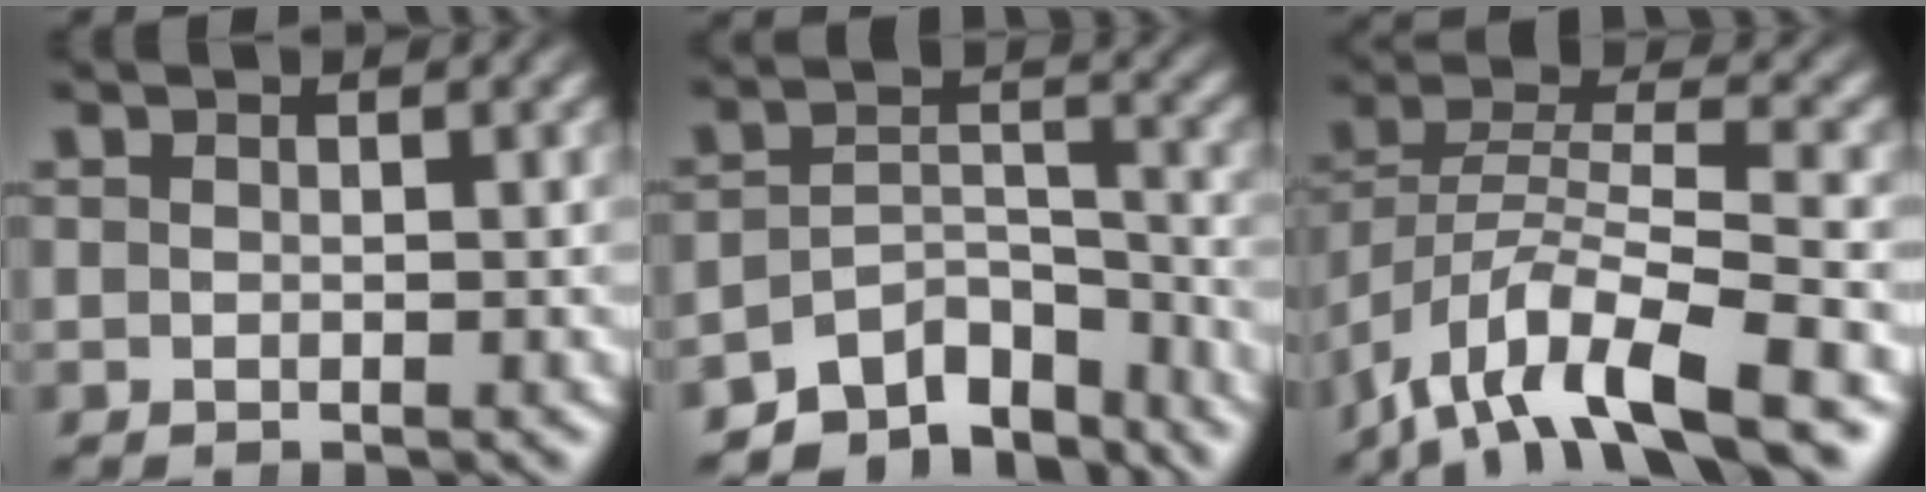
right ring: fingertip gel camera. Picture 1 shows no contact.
{"total": 9.6, "force": [-7.3, 4.5, 4.1], "torque": [-0.060, -0.034, -0.107]}
{"total": 7.2, "force": [-3.1, 3.7, 5.3], "torque": [-0.113, -0.025, -0.039]}